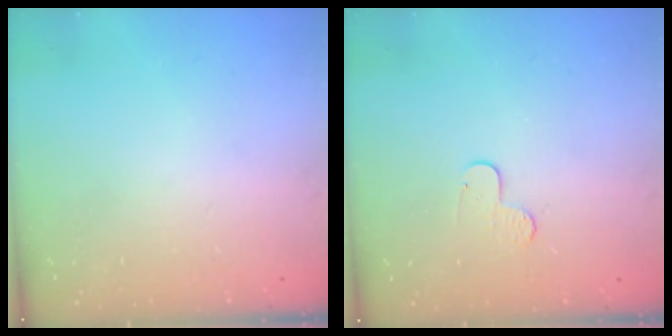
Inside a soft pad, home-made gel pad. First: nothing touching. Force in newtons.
{"total": 5.5, "press": 5.5, "slide": 0.5}